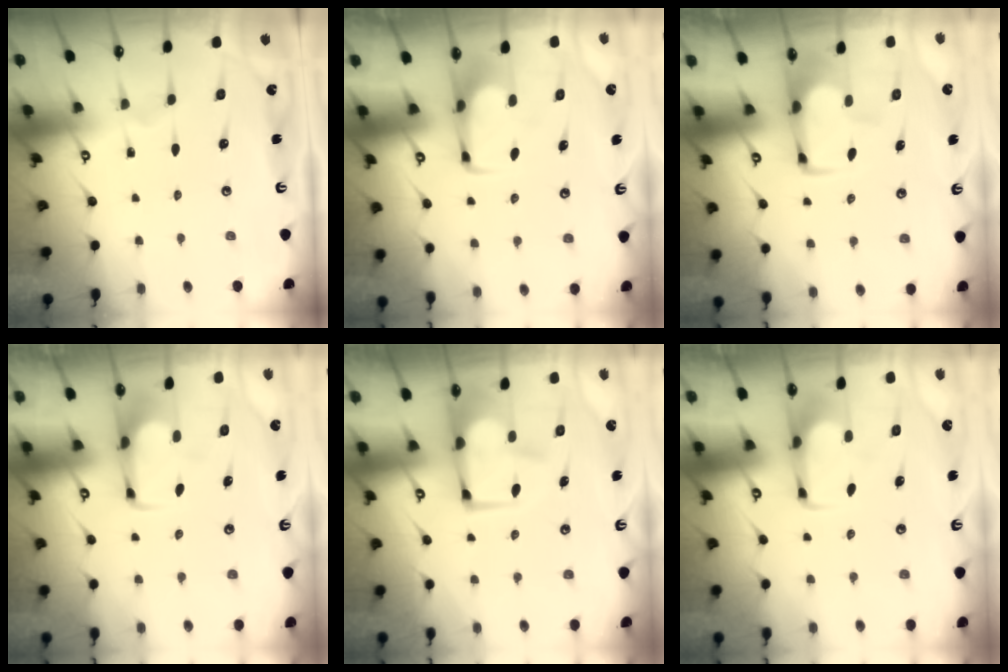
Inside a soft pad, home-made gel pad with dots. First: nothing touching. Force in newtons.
{"total": 1.6, "press": 1.6, "slide": 0.5}
{"total": 1.7, "press": 1.6, "slide": 0.5}
{"total": 2.2, "press": 2.1, "slide": 0.4}
{"total": 5.9, "press": 5.8, "slide": 1.1}
{"total": 1.8, "press": 1.8, "slide": 0.2}